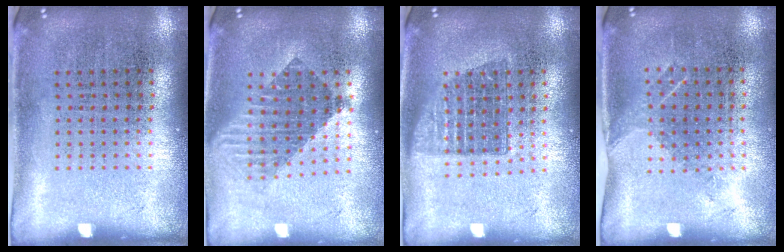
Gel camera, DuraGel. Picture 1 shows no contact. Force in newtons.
{"total": 1.6, "press": 1.4, "slide": 0.9}
{"total": 1.4, "press": 1.1, "slide": 0.8}
{"total": 1.2, "press": 1.0, "slide": 0.7}